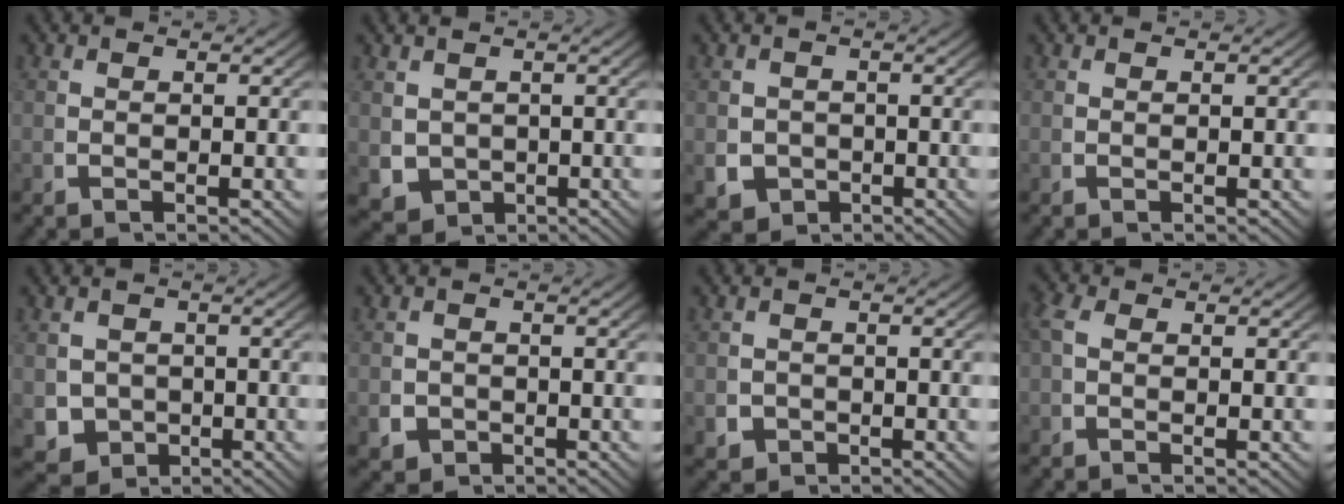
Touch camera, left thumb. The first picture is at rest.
{"total": 5.9, "force": [-1.2, 5.2, 2.7], "torque": [-0.060, -0.037, -0.002]}
{"total": 5.6, "force": [-2.0, 4.8, 2.1], "torque": [-0.046, -0.034, -0.020]}
{"total": 0.0}
{"total": 7.6, "force": [-2.3, 6.6, 2.9], "torque": [-0.065, -0.047, -0.019]}
{"total": 3.0, "force": [-1.4, 2.5, 1.0], "torque": [-0.024, -0.019, -0.015]}
{"total": 2.6, "force": [-1.2, 2.1, 0.7], "torque": [-0.018, -0.019, -0.012]}
{"total": 1.4, "force": [0.1, 1.1, 0.9], "torque": [-0.027, -0.002, 0.003]}